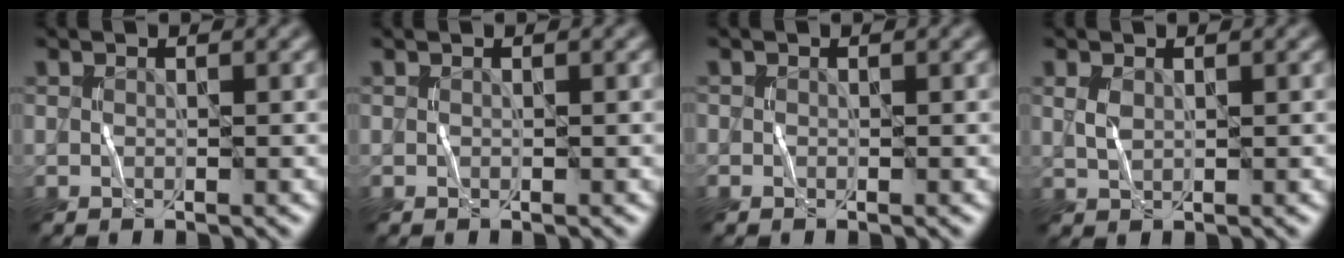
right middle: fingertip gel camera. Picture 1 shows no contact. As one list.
[{"total": 0.0}, {"total": 0.0}, {"total": 1.3, "force": [0.5, 0.8, 0.8], "torque": [-0.024, 0.000, 0.014]}]